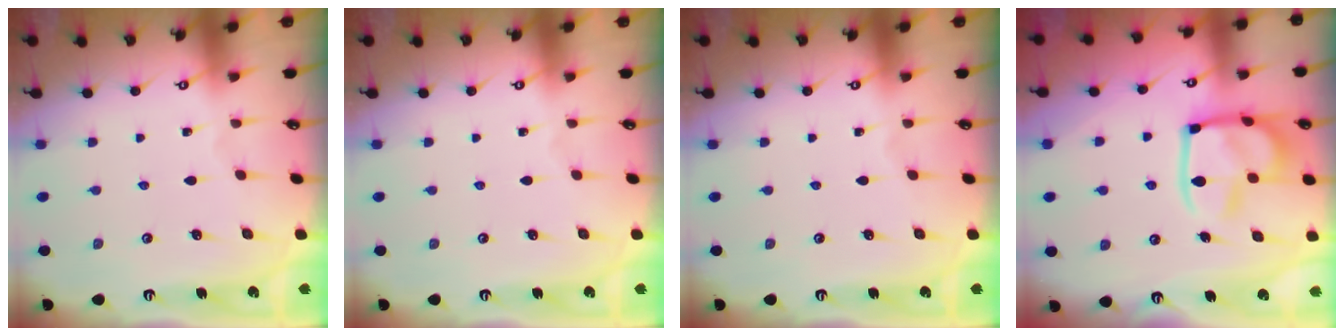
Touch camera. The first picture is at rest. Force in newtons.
{"total": 0.0}
{"total": 0.0}
{"total": 16.5, "press": 16.4, "slide": 1.8}